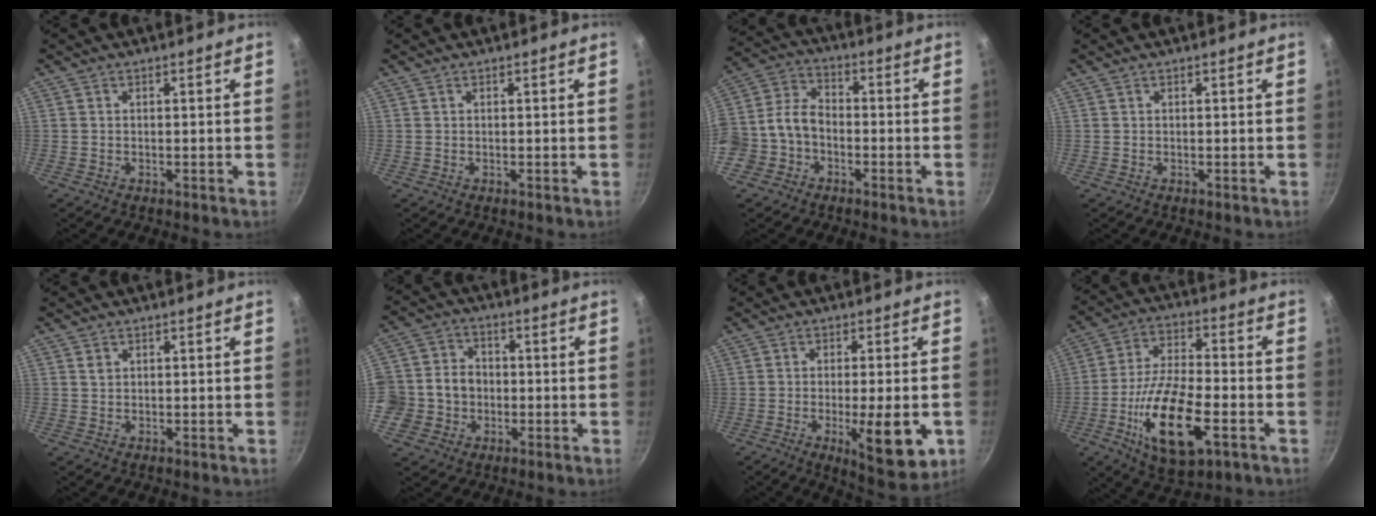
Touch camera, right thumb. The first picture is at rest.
{"total": 0.0}
{"total": 11.0, "force": [-4.0, 8.3, 6.0], "torque": [-0.111, 0.053, -0.089]}
{"total": 0.0}
{"total": 1.1, "force": [0.4, 0.9, 0.4], "torque": [-0.005, -0.001, 0.006]}
{"total": 11.9, "force": [-2.2, 10.7, 4.8], "torque": [-0.079, 0.031, -0.047]}
{"total": 12.8, "force": [-3.7, 3.7, 11.7], "torque": [-0.155, 0.001, -0.044]}
{"total": 18.6, "force": [-6.5, 7.9, 15.5], "torque": [-0.282, 0.020, -0.114]}